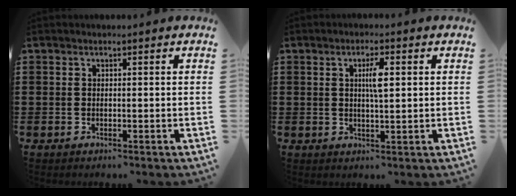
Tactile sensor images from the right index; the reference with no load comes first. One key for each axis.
{"total": 3.9, "fx": 0.8, "fy": 0.9, "fz": 3.7, "tx": -0.073, "ty": 0.008, "tz": 0.010}